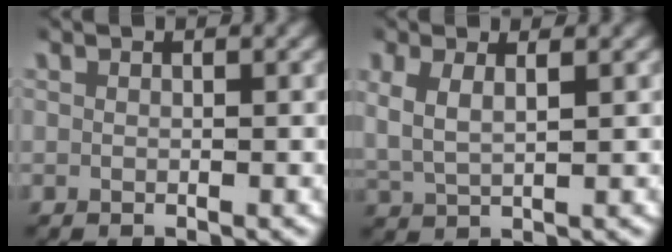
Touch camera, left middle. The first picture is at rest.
{"total": 3.4, "force": [1.2, 2.2, 2.3], "torque": [-0.062, -0.002, 0.026]}